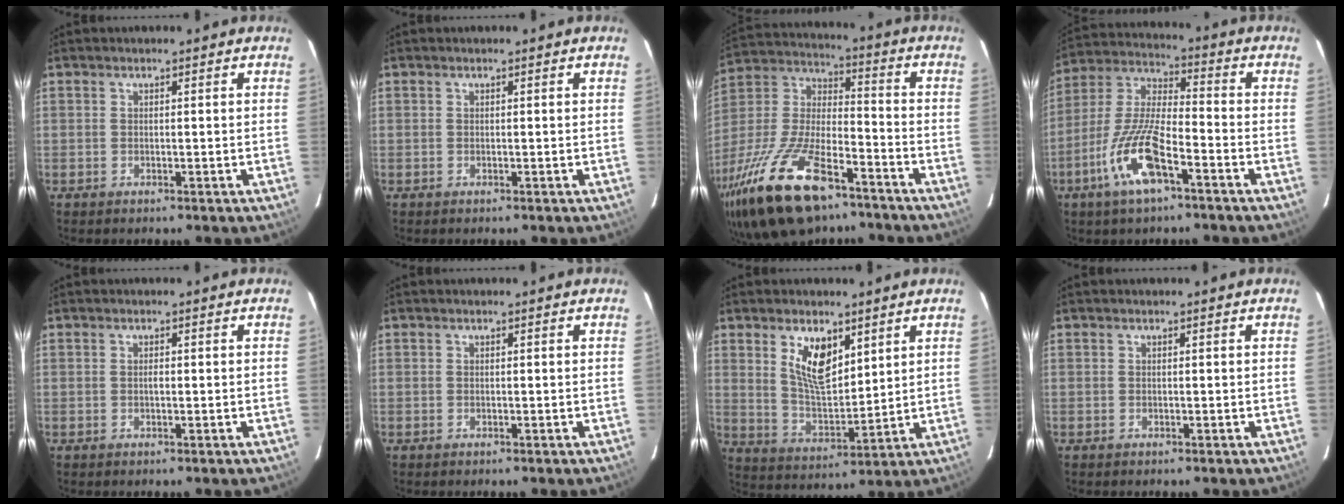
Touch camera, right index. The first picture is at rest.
{"total": 0.0}
{"total": 25.6, "force": [-16.3, 10.1, 17.0], "torque": [-0.355, -0.029, -0.286]}
{"total": 13.8, "force": [-7.1, 3.8, 11.2], "torque": [-0.244, -0.008, -0.141]}
{"total": 0.7, "force": [-0.1, 0.4, 0.6], "torque": [-0.010, 0.003, -0.002]}
{"total": 0.0}
{"total": 9.7, "force": [4.8, 4.4, 7.1], "torque": [-0.126, 0.003, 0.101]}
{"total": 0.0}